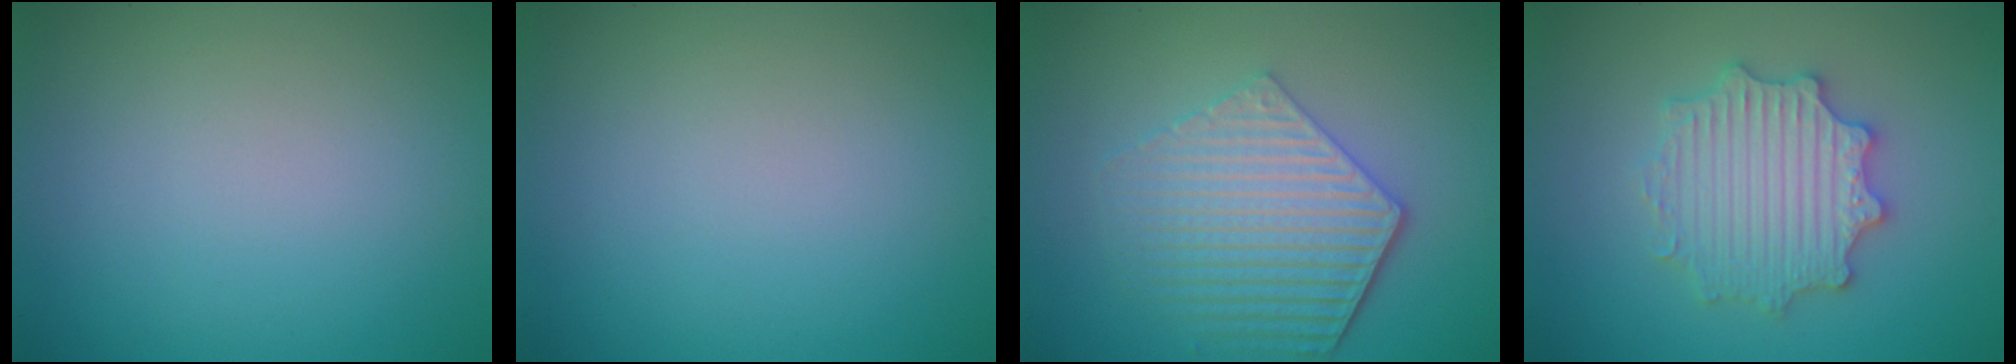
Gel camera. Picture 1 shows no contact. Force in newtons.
{"total": 0.0}
{"total": 5.8, "press": 4.4, "slide": 3.8}
{"total": 5.4, "press": 5.3, "slide": 0.9}